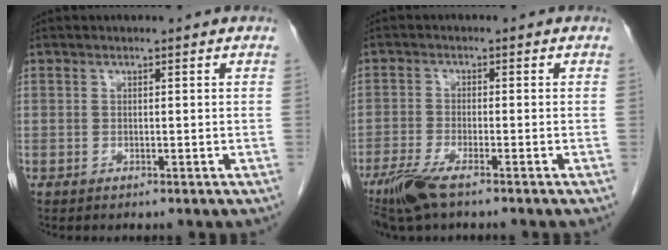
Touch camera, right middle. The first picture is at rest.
{"total": 5.6, "force": [-4.0, 0.5, 3.9], "torque": [-0.082, -0.015, -0.078]}